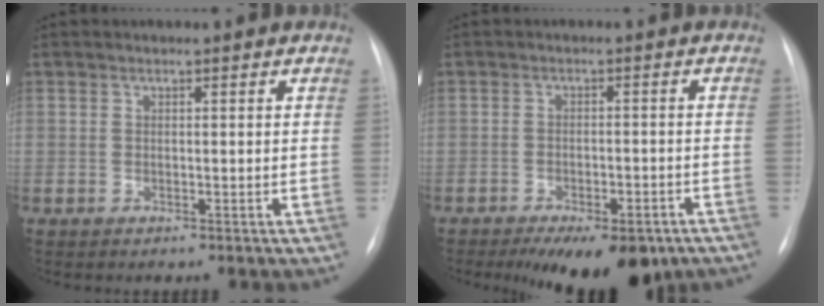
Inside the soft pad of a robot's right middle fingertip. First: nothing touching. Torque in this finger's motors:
{"motor_torque": [1.32, -0.82, 0.30, 0.09]}